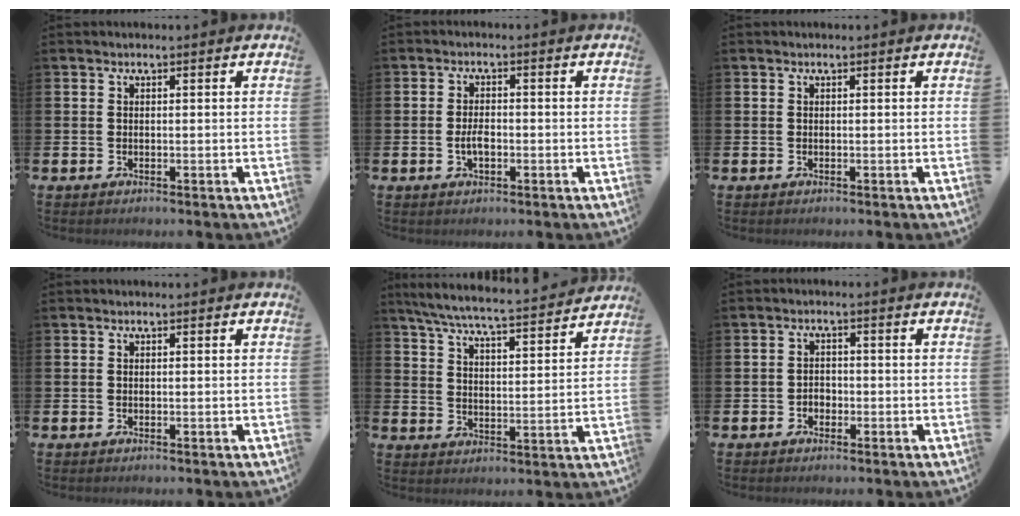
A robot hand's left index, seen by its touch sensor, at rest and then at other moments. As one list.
[{"total": 2.6, "force": [-0.6, 1.4, 2.2], "torque": [-0.036, 0.001, -0.012]}, {"total": 0.0}, {"total": 0.0}, {"total": 7.0, "force": [6.6, 0.3, 2.5], "torque": [-0.076, -0.043, 0.113]}, {"total": 1.6, "force": [-0.8, 1.3, 0.5], "torque": [-0.007, 0.000, -0.019]}]